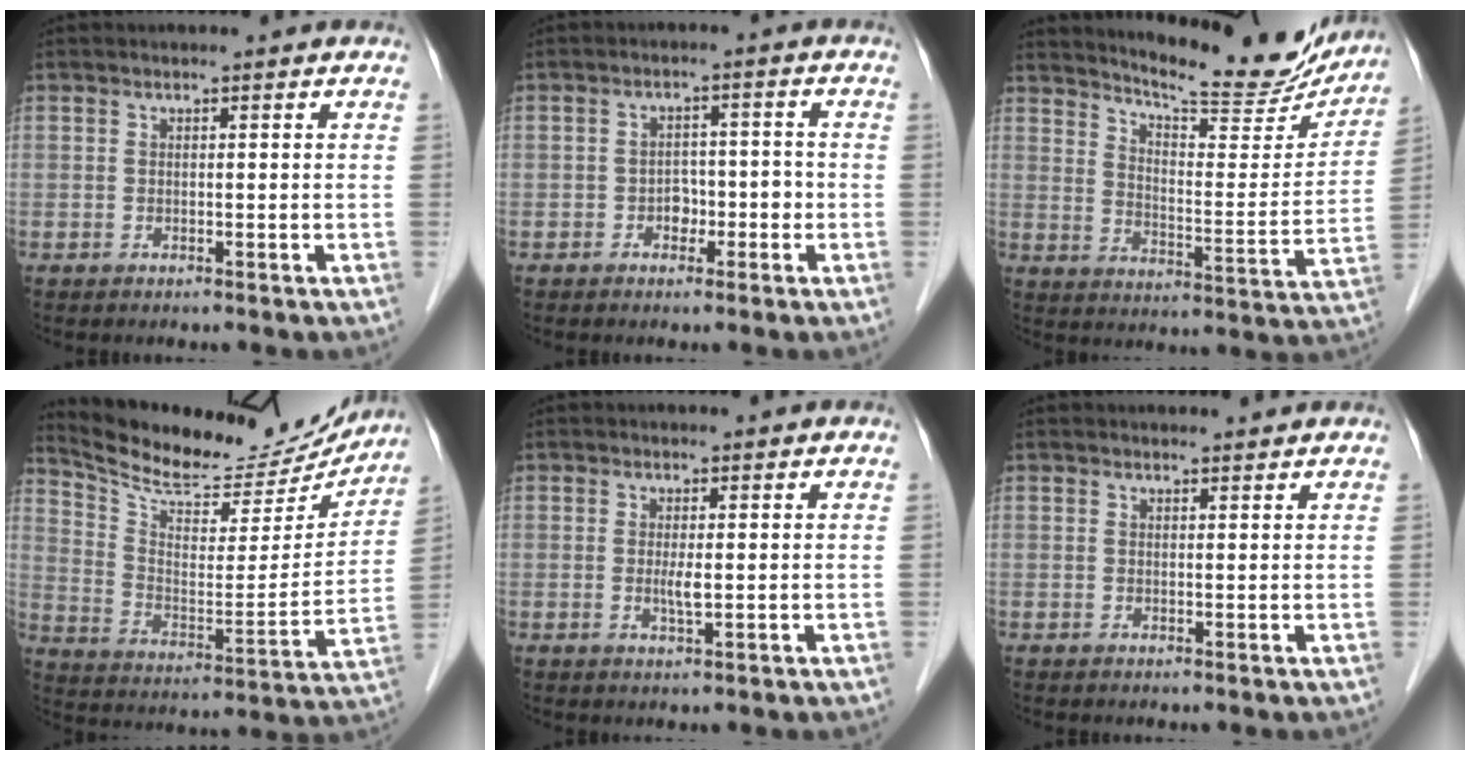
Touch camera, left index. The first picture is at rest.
{"total": 3.2, "force": [-1.4, 2.2, 1.9], "torque": [-0.024, 0.014, -0.022]}
{"total": 18.2, "force": [17.0, 2.3, 6.1], "torque": [-0.092, -0.050, 0.223]}
{"total": 19.9, "force": [18.7, 5.0, 4.9], "torque": [-0.085, -0.029, 0.278]}
{"total": 1.7, "force": [0.0, 0.2, 1.7], "torque": [-0.037, -0.004, 0.002]}
{"total": 1.8, "force": [1.8, 0.2, 0.1], "torque": [-0.009, 0.003, 0.024]}